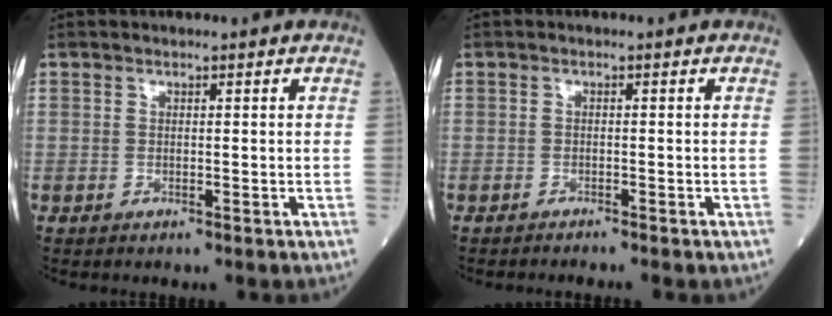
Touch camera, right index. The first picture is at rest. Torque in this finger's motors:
{"motor_torque": [-0.19, -0.35, 0.04, 0.00]}